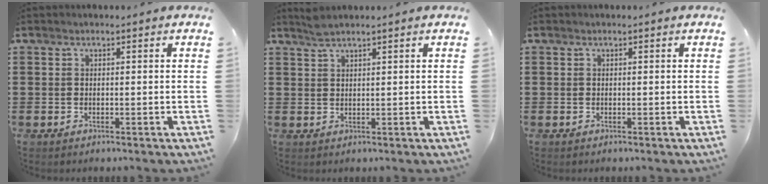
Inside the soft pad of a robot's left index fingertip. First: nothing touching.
{"total": 2.0, "force": [1.7, 0.1, 1.0], "torque": [-0.022, 0.000, 0.032]}
{"total": 0.0}